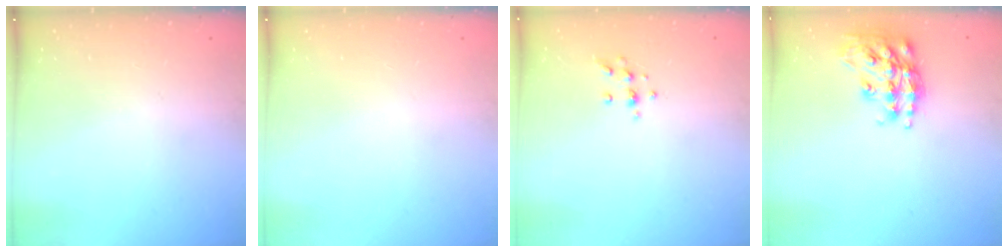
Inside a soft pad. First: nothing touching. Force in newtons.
{"total": 0.0}
{"total": 7.0, "press": 6.9, "slide": 0.7}
{"total": 17.2, "press": 17.2, "slide": 1.4}